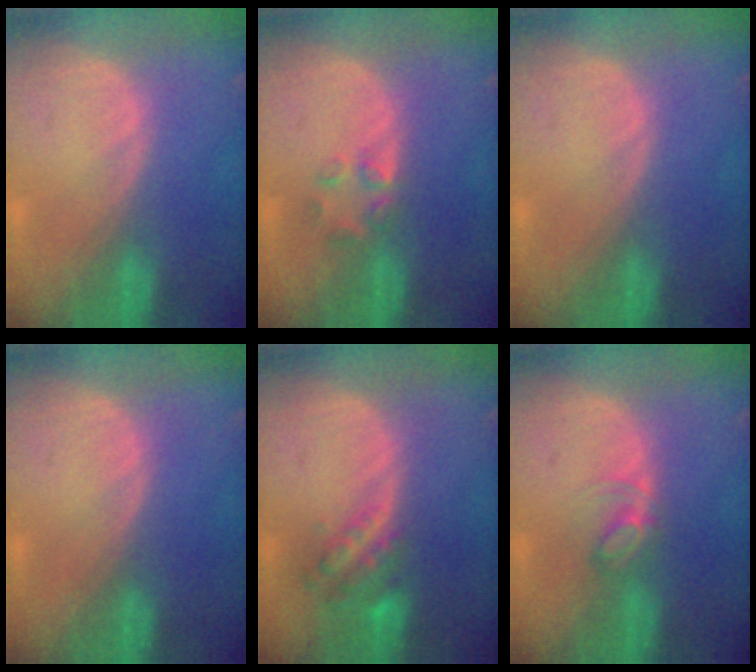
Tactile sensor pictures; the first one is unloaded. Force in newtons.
{"total": 2.6, "press": 2.6, "slide": 0.2}
{"total": 0.0}
{"total": 0.0}
{"total": 5.8, "press": 5.0, "slide": 2.8}
{"total": 3.3, "press": 3.3, "slide": 0.2}